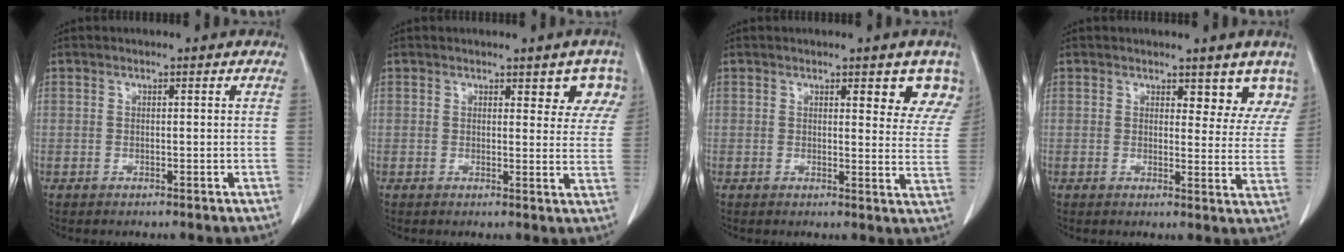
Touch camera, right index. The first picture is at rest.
{"total": 5.2, "force": [3.4, 2.2, 3.3], "torque": [-0.015, -0.003, 0.029]}
{"total": 6.8, "force": [4.9, 2.1, 4.3], "torque": [-0.032, -0.017, 0.041]}
{"total": 6.2, "force": [5.1, 2.6, 2.3], "torque": [0.002, -0.015, 0.045]}